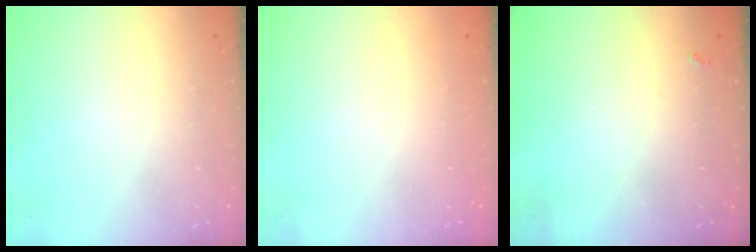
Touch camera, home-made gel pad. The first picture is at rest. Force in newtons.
{"total": 1.0, "press": 0.9, "slide": 0.3}
{"total": 4.6, "press": 4.5, "slide": 0.6}